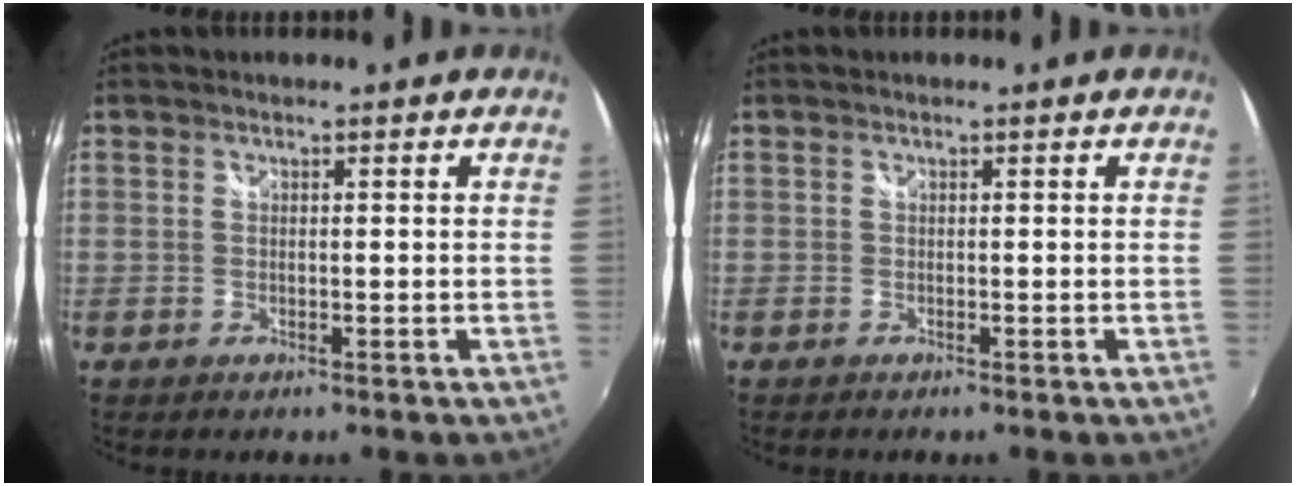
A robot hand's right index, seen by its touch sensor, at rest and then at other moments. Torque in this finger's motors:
{"motor_torque": [0.57, 0.30, 0.00, 0.00]}